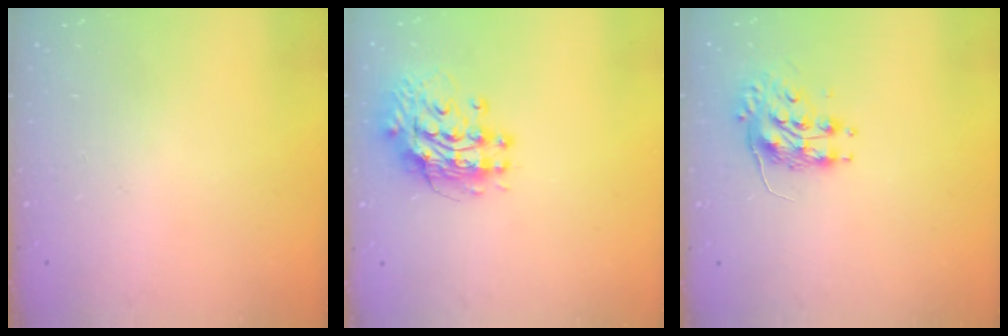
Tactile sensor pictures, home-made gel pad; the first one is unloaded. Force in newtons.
{"total": 11.3, "press": 11.3, "slide": 1.1}
{"total": 8.1, "press": 8.1, "slide": 0.1}